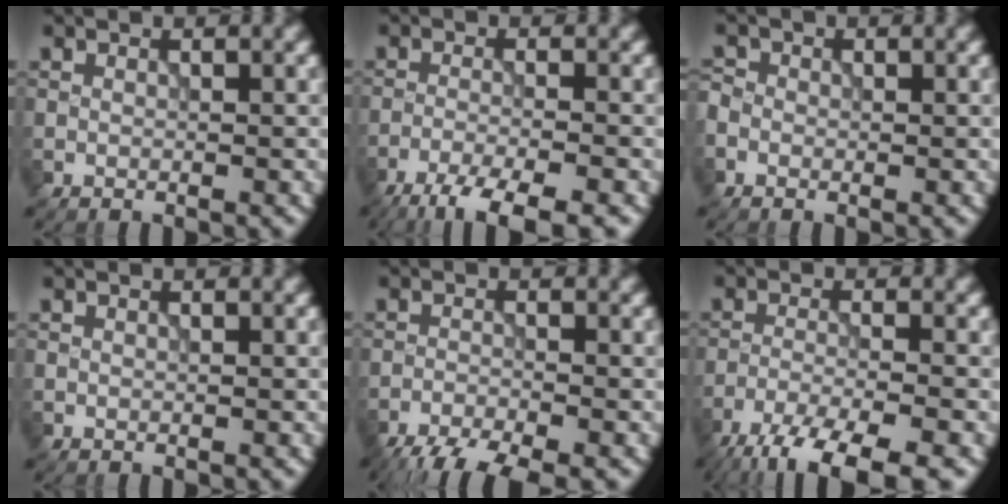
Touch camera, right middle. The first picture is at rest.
{"total": 5.7, "force": [-4.2, 0.9, 3.6], "torque": [-0.060, -0.008, -0.082]}
{"total": 1.4, "force": [-0.5, 1.2, 0.5], "torque": [-0.013, 0.003, -0.013]}
{"total": 0.0}
{"total": 5.9, "force": [-5.0, 1.0, 3.1], "torque": [-0.059, -0.025, -0.090]}
{"total": 8.2, "force": [-6.2, 1.6, 5.0], "torque": [-0.086, -0.021, -0.112]}